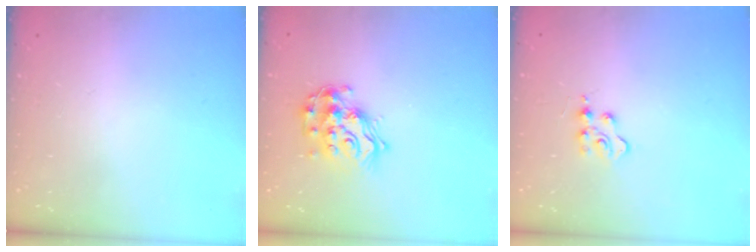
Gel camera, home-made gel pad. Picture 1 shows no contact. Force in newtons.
{"total": 14.9, "press": 14.9, "slide": 1.0}
{"total": 3.8, "press": 3.7, "slide": 0.5}